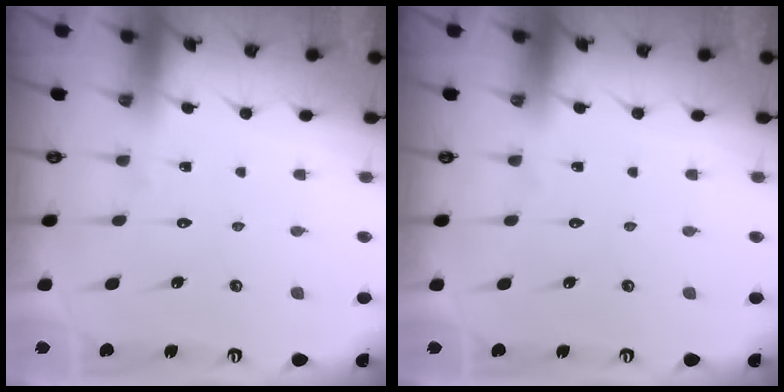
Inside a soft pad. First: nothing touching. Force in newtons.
{"total": 0.0}